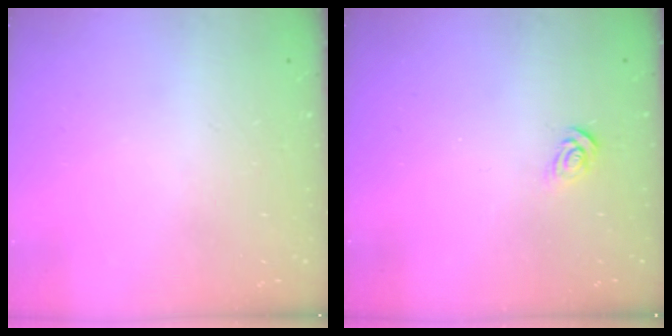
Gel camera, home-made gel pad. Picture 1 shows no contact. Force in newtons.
{"total": 3.7, "press": 3.7, "slide": 0.2}